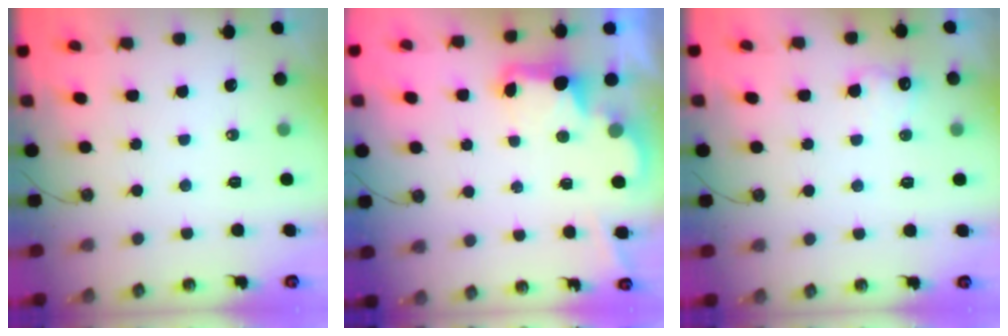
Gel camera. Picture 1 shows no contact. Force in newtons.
{"total": 3.0, "press": 3.0, "slide": 0.6}
{"total": 6.6, "press": 6.5, "slide": 1.1}